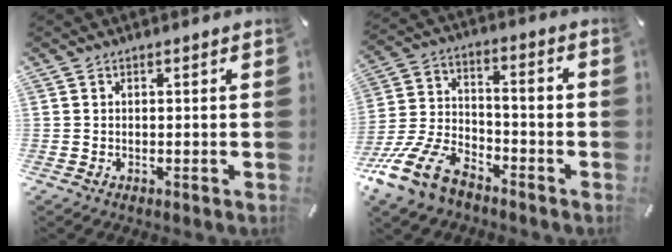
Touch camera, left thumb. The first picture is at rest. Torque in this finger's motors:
{"motor_torque": [-0.91, 2.51, 1.49, 1.28, 0.19]}